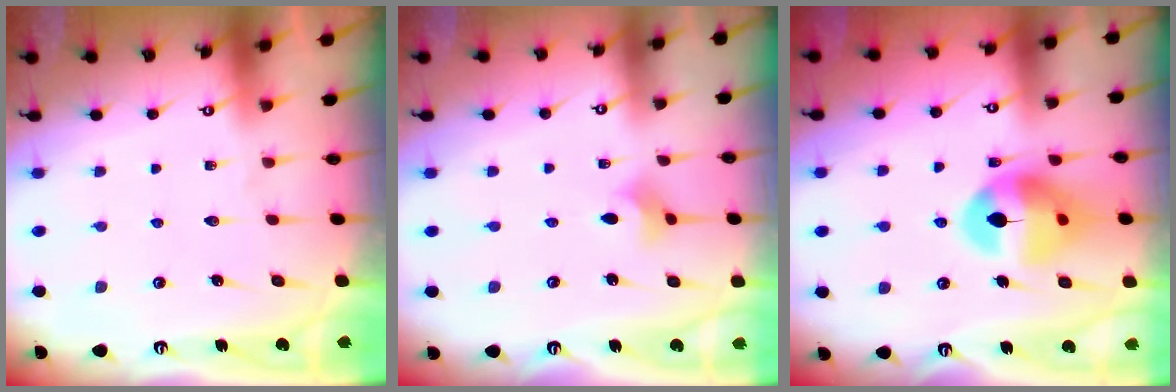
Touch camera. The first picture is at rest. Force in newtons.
{"total": 4.1, "press": 4.1, "slide": 0.3}
{"total": 13.8, "press": 13.7, "slide": 1.5}